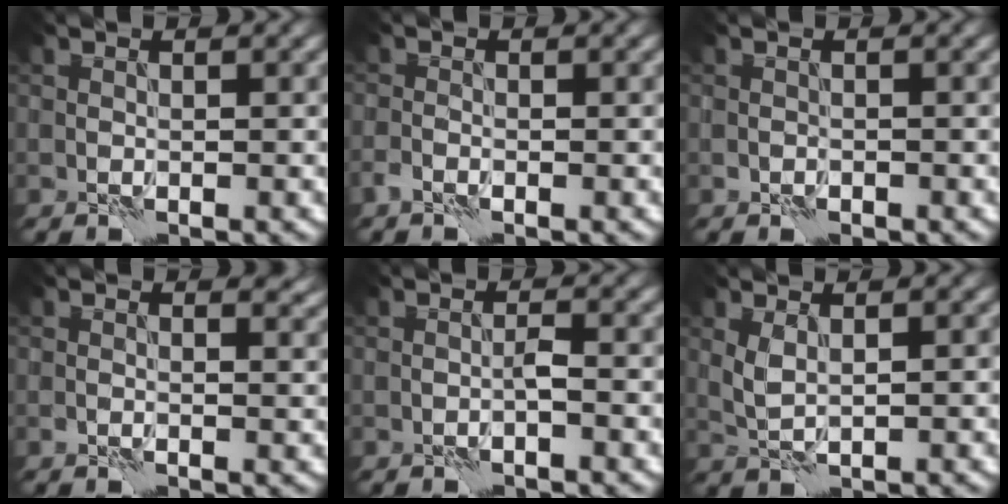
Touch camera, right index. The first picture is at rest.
{"total": 1.3, "force": [-1.0, 0.5, 0.7], "torque": [-0.016, 0.000, -0.023]}
{"total": 1.2, "force": [-0.9, 0.7, 0.5], "torque": [-0.009, -0.001, -0.018]}
{"total": 2.0, "force": [0.7, 1.2, 1.4], "torque": [-0.018, -0.007, 0.008]}
{"total": 0.8, "force": [-0.4, -0.2, 0.6], "torque": [-0.009, 0.005, -0.008]}
{"total": 1.4, "force": [0.9, 0.3, 1.1], "torque": [-0.029, 0.000, 0.021]}